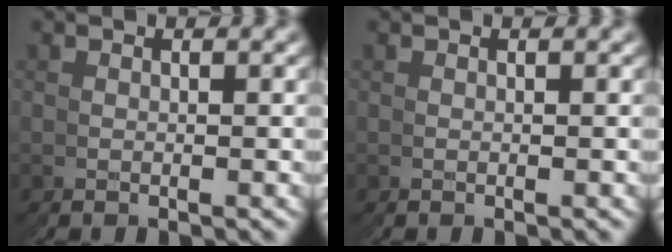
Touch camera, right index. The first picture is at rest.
{"total": 0.0}